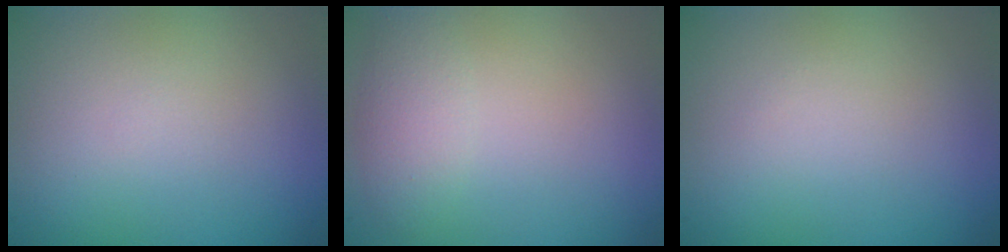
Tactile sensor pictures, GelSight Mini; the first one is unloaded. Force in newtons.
{"total": 2.1, "press": 2.1, "slide": 0.1}
{"total": 0.0}